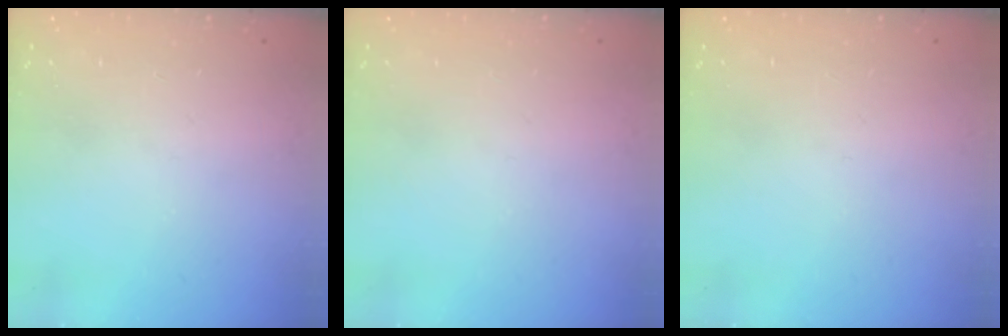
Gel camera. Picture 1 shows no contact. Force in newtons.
{"total": 0.0}
{"total": 0.0}